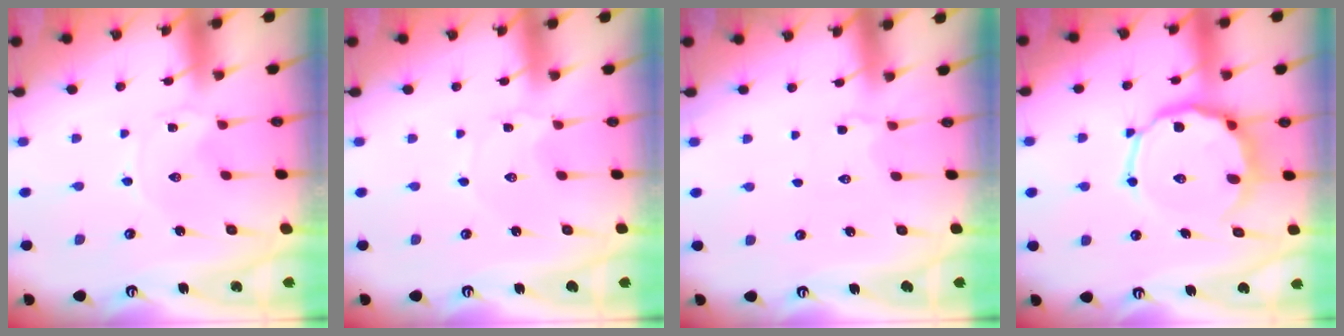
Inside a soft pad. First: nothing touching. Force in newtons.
{"total": 0.9, "press": 0.9, "slide": 0.1}
{"total": 2.6, "press": 2.2, "slide": 1.4}
{"total": 11.9, "press": 11.7, "slide": 2.5}